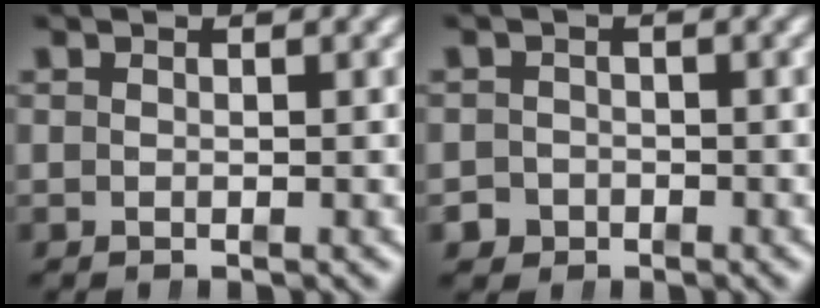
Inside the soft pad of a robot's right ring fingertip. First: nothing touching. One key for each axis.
{"total": 3.3, "fx": -1.9, "fy": 2.7, "fz": 0.2, "tx": -0.008, "ty": -0.021, "tz": -0.029}